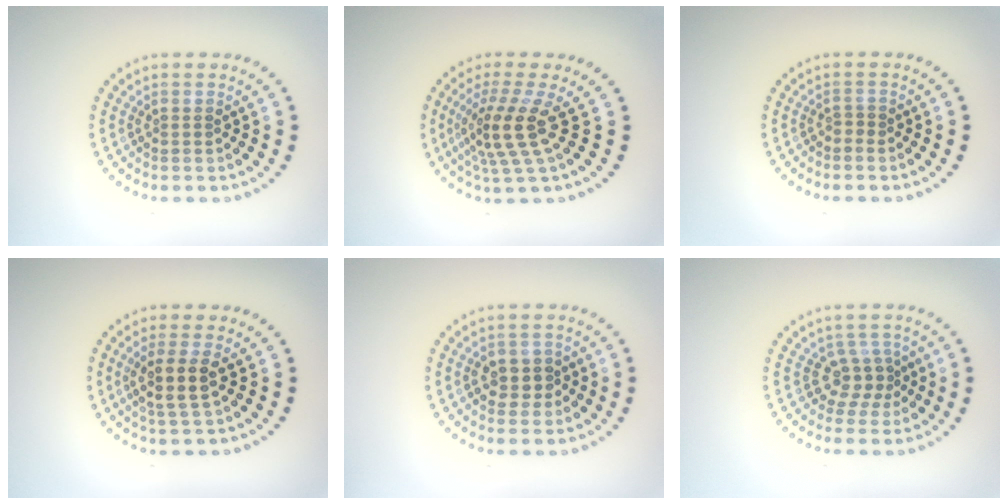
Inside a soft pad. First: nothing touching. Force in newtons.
{"total": 4.2, "press": 3.0, "slide": 3.0}
{"total": 0.6, "press": 0.3, "slide": 0.5}
{"total": 2.9, "press": 2.5, "slide": 1.5}
{"total": 2.6, "press": 2.5, "slide": 0.3}
{"total": 2.5, "press": 1.7, "slide": 1.9}